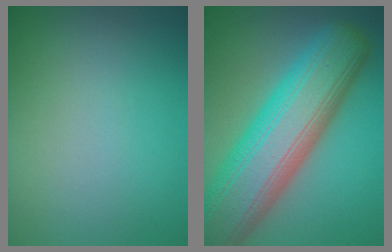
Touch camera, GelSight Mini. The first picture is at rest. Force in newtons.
{"total": 12.9, "press": 12.9, "slide": 0.4}